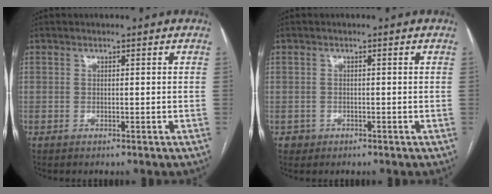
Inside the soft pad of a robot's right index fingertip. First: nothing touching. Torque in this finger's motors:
{"motor_torque": [-0.18, 0.22, -0.80, -0.17]}